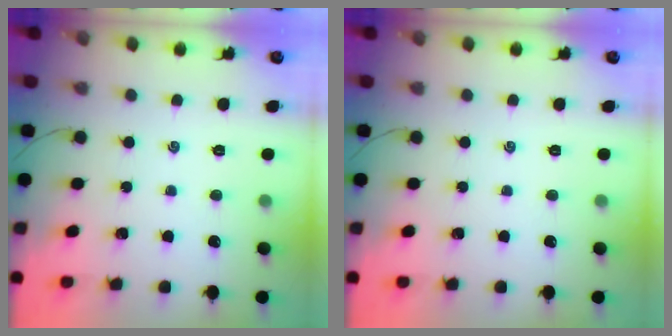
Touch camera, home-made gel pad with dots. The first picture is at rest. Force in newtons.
{"total": 0.0}